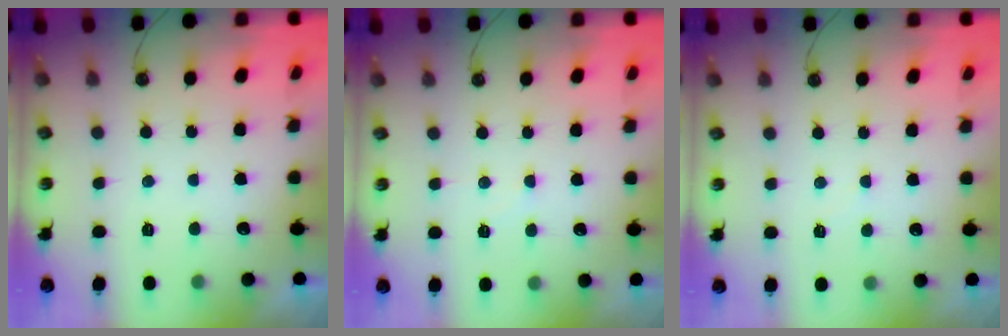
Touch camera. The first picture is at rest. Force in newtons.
{"total": 5.4, "press": 5.3, "slide": 0.6}
{"total": 2.3, "press": 2.2, "slide": 0.4}